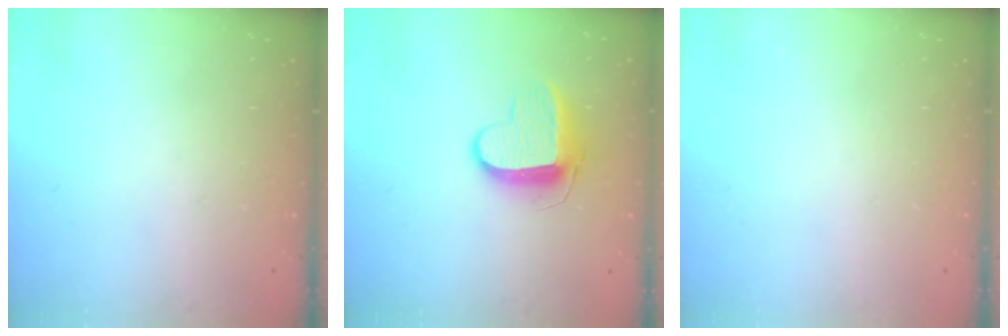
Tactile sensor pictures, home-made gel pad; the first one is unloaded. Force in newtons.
{"total": 9.9, "press": 9.9, "slide": 0.7}
{"total": 0.0}